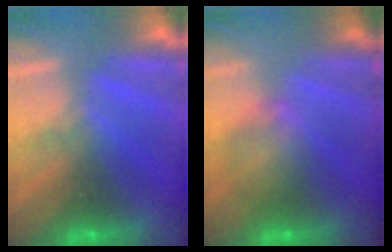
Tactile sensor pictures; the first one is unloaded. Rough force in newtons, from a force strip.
{"total": 8.0}